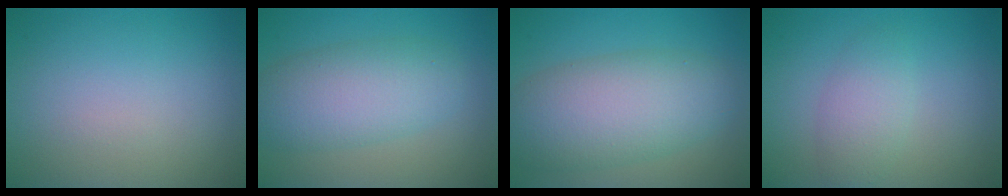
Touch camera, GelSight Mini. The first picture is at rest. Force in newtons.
{"total": 6.1, "press": 6.1, "slide": 0.1}
{"total": 8.1, "press": 8.1, "slide": 0.2}
{"total": 2.7, "press": 2.7, "slide": 0.1}